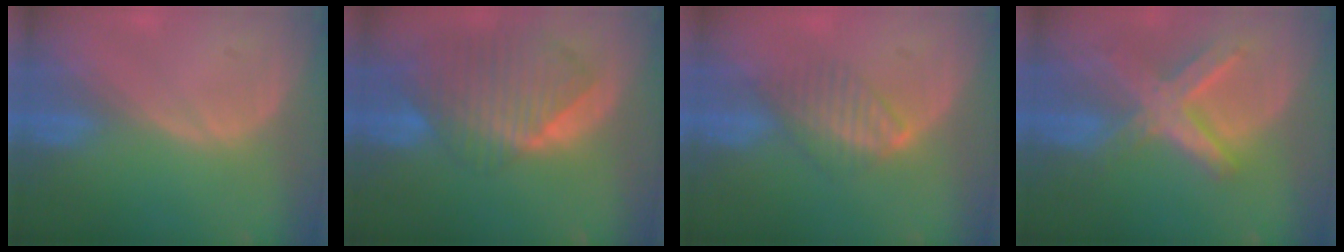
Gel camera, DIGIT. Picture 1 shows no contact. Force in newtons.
{"total": 10.3, "press": 8.9, "slide": 5.2}
{"total": 4.5, "press": 4.4, "slide": 0.7}
{"total": 8.4, "press": 7.2, "slide": 4.4}